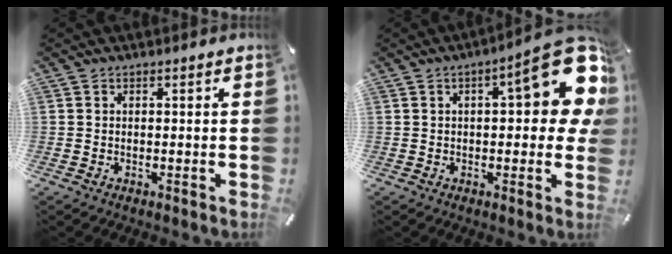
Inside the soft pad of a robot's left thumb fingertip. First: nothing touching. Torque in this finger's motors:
{"motor_torque": [0.46, 0.22, 0.88, 0.38, 0.11]}